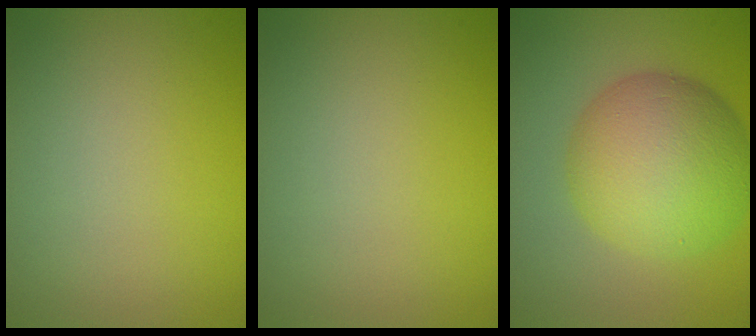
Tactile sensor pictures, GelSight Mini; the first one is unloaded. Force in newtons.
{"total": 0.0}
{"total": 9.4, "press": 9.4, "slide": 0.1}